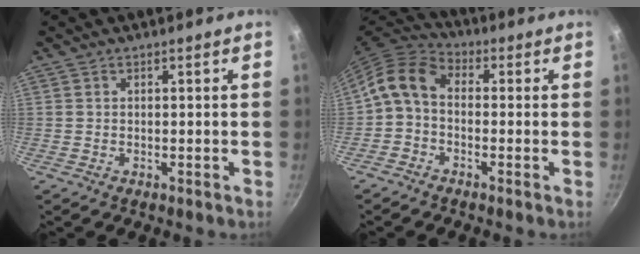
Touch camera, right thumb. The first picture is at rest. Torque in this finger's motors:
{"motor_torque": [-0.48, 0.55, 0.50, -0.52, 0.19]}